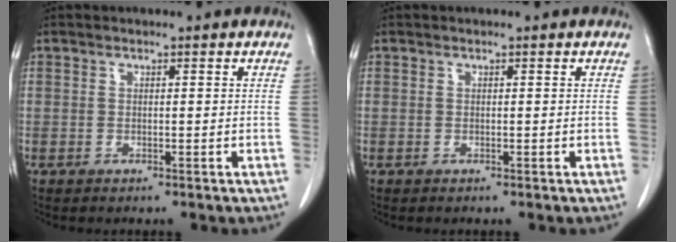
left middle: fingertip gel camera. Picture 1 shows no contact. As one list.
[{"total": 0.0}]